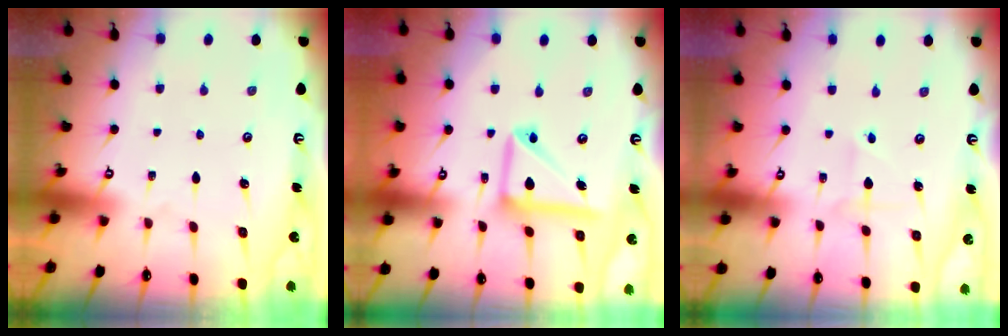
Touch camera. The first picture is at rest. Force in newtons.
{"total": 14.4, "press": 14.3, "slide": 1.9}
{"total": 2.4, "press": 2.2, "slide": 0.9}